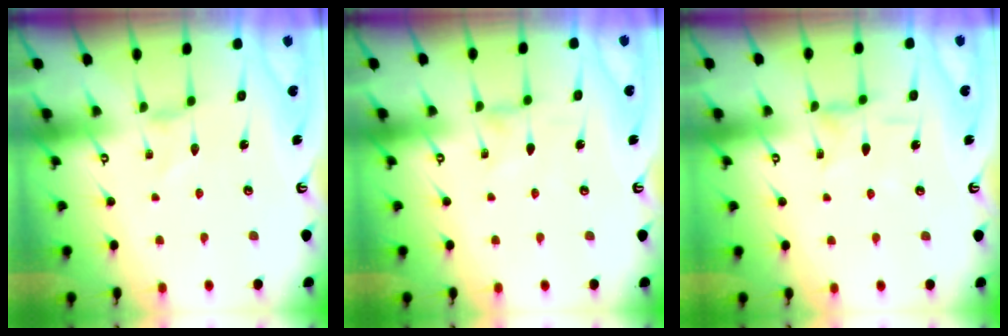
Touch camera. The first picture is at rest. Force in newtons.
{"total": 0.0}
{"total": 2.8, "press": 2.8, "slide": 0.3}